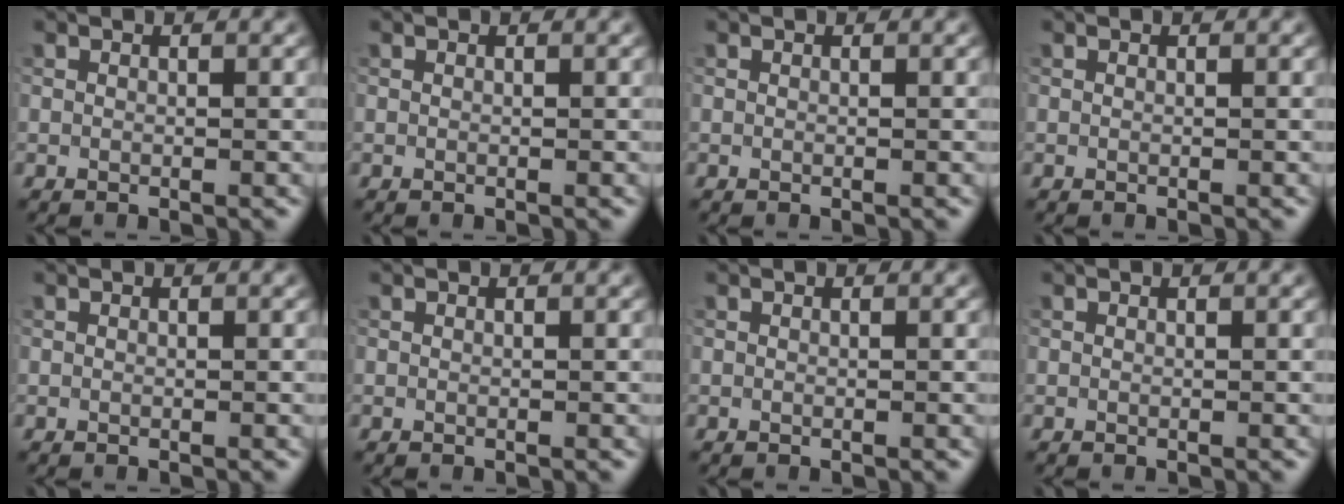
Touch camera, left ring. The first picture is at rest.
{"total": 0.0}
{"total": 0.0}
{"total": 0.0}
{"total": 0.0}
{"total": 0.0}
{"total": 0.0}
{"total": 0.0}